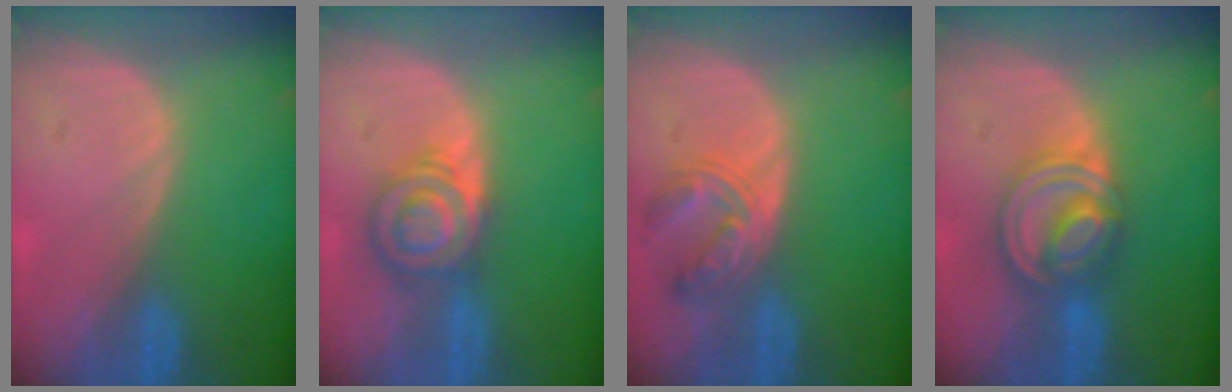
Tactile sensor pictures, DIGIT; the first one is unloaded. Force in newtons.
{"total": 6.4, "press": 6.4, "slide": 0.0}
{"total": 5.7, "press": 5.7, "slide": 0.4}
{"total": 8.3, "press": 7.1, "slide": 4.4}